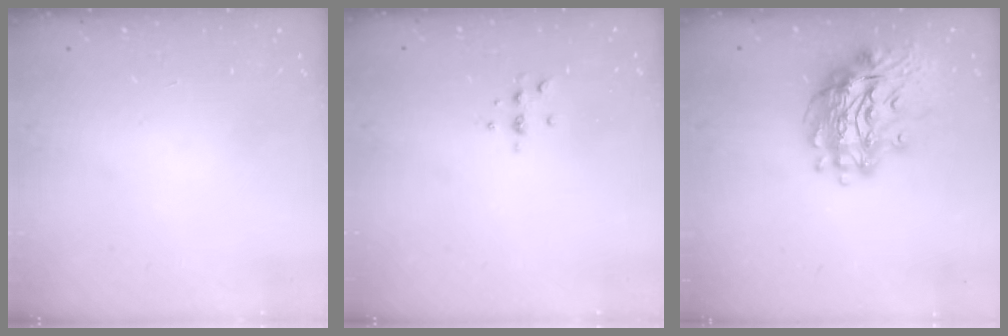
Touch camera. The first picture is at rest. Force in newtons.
{"total": 4.1, "press": 3.7, "slide": 1.7}
{"total": 17.0, "press": 16.8, "slide": 2.5}